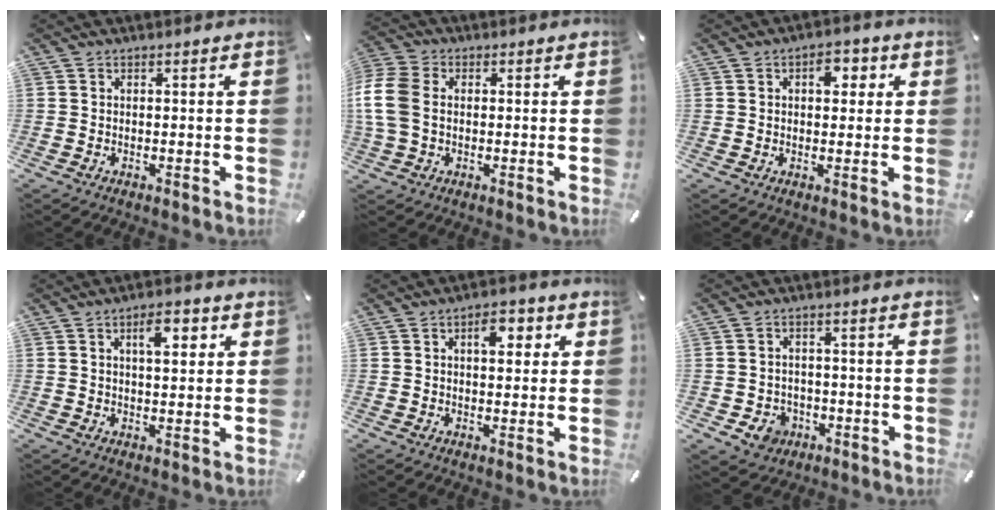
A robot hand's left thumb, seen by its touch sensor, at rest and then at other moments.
{"total": 9.4, "force": [0.3, 6.9, 6.4], "torque": [-0.153, 0.009, 0.008]}
{"total": 4.7, "force": [1.2, 3.1, 3.3], "torque": [-0.030, -0.005, 0.008]}
{"total": 6.0, "force": [2.6, 2.7, 4.7], "torque": [-0.060, -0.008, 0.035]}
{"total": 5.7, "force": [1.7, 3.4, 4.2], "torque": [-0.041, -0.008, 0.018]}
{"total": 5.5, "force": [-2.1, 4.8, 1.7], "torque": [-0.019, 0.009, -0.038]}